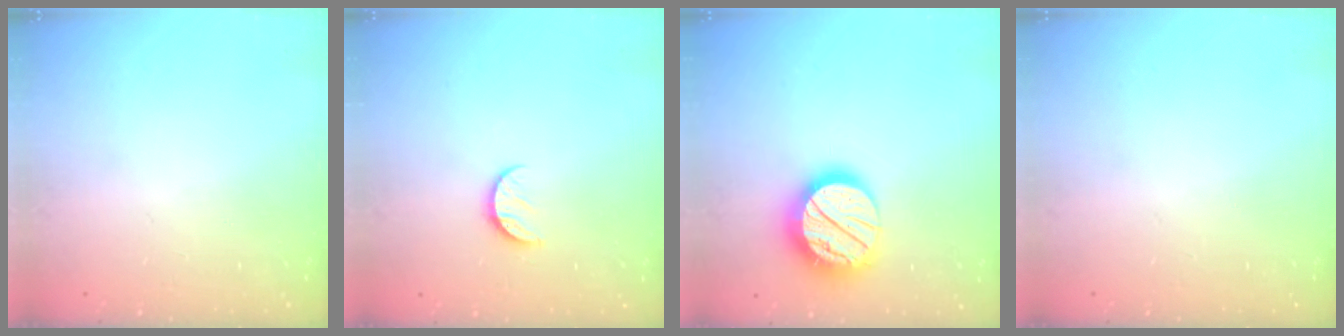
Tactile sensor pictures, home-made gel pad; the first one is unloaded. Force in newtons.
{"total": 6.4, "press": 6.3, "slide": 0.6}
{"total": 19.1, "press": 19.0, "slide": 1.6}
{"total": 0.0}